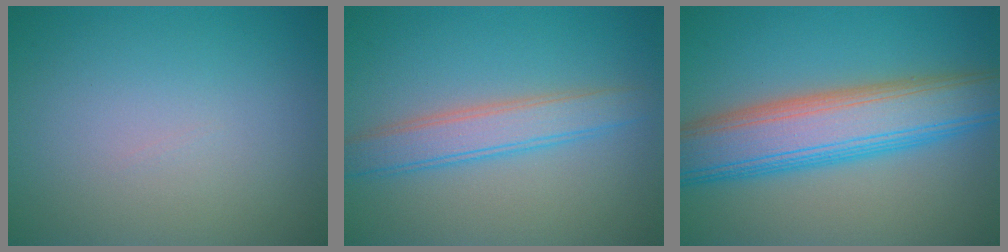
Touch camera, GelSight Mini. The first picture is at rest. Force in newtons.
{"total": 3.6, "press": 3.6, "slide": 0.1}
{"total": 9.1, "press": 9.1, "slide": 0.2}